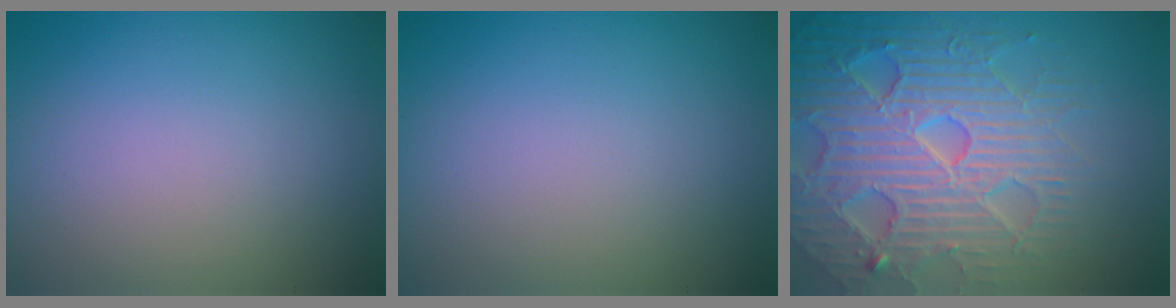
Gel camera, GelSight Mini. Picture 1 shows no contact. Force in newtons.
{"total": 0.0}
{"total": 6.8, "press": 6.7, "slide": 1.5}